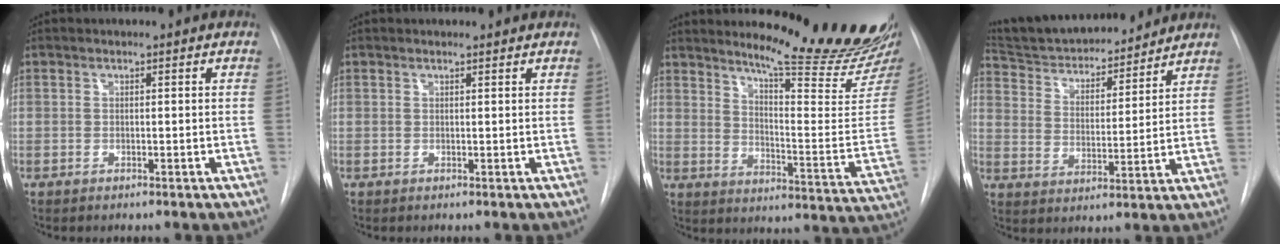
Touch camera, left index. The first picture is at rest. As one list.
[{"total": 1.6, "force": [1.6, 0.1, 0.1], "torque": [-0.010, 0.007, 0.018]}, {"total": 20.9, "force": [18.8, -0.3, 9.2], "torque": [-0.131, -0.122, 0.240]}, {"total": 17.4, "force": [16.1, 3.8, 5.5], "torque": [-0.087, 0.010, 0.258]}]